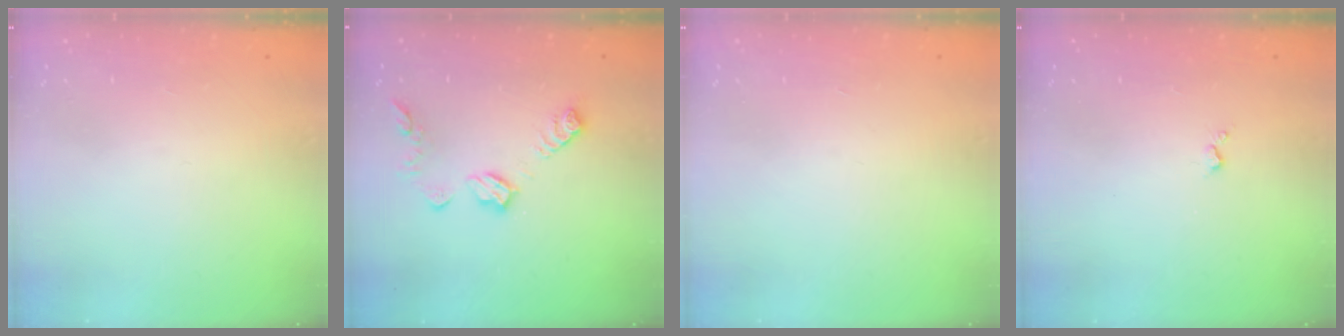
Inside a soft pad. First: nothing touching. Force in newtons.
{"total": 10.9, "press": 10.9, "slide": 0.7}
{"total": 0.0}
{"total": 3.0, "press": 2.9, "slide": 0.5}